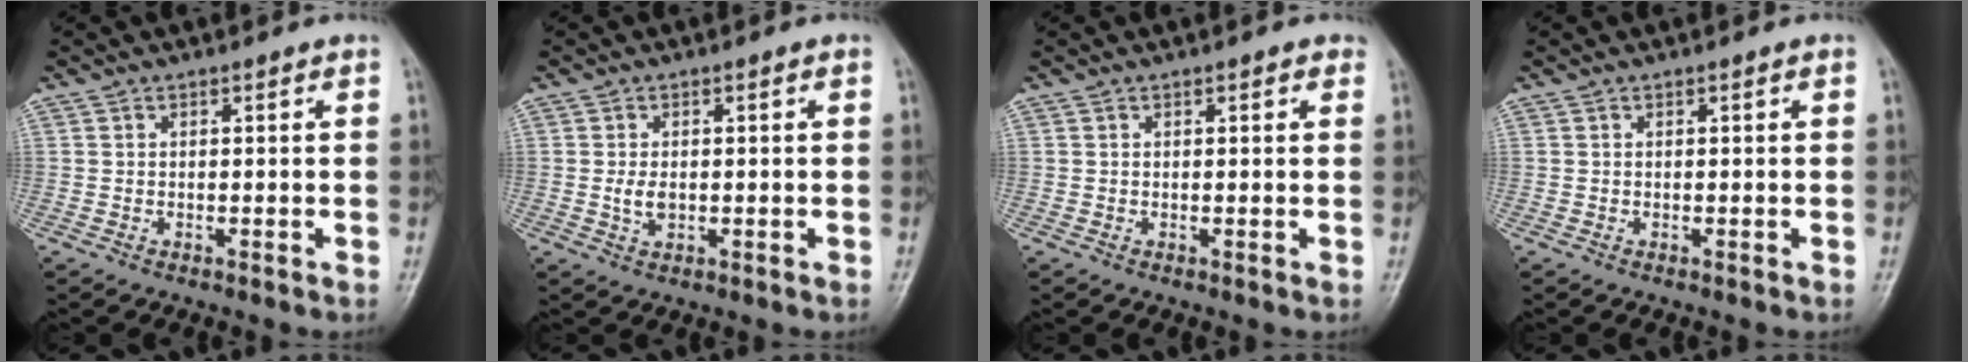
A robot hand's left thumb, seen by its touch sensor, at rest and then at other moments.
{"total": 2.5, "force": [-0.2, 1.6, 1.9], "torque": [-0.036, 0.001, -0.003]}
{"total": 0.9, "force": [0.5, 0.5, 0.6], "torque": [-0.002, 0.001, 0.002]}
{"total": 0.0}